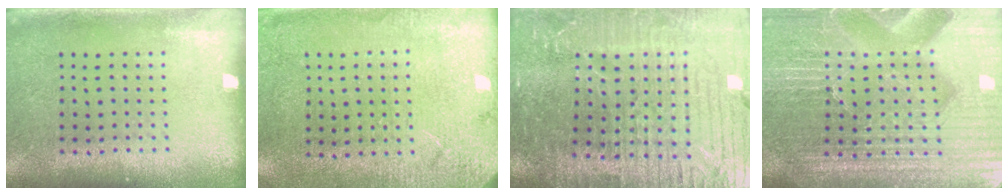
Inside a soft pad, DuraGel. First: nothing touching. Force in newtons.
{"total": 2.6, "press": 2.5, "slide": 0.8}
{"total": 5.7, "press": 5.2, "slide": 2.3}
{"total": 6.5, "press": 5.8, "slide": 3.1}